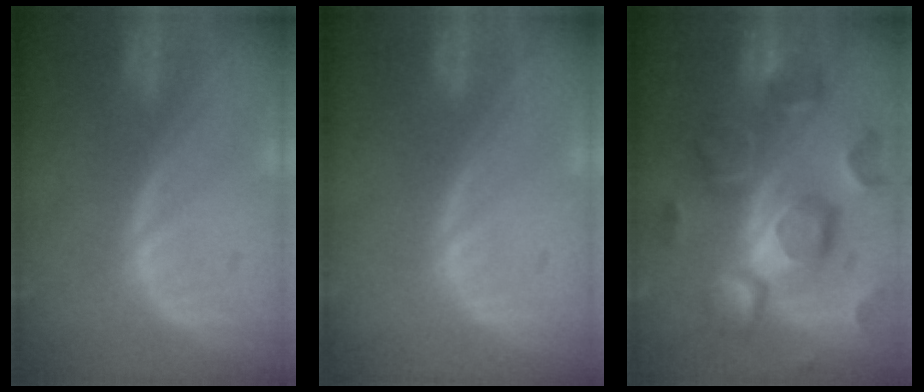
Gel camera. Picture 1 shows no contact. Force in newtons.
{"total": 0.0}
{"total": 12.3, "press": 12.3, "slide": 1.0}